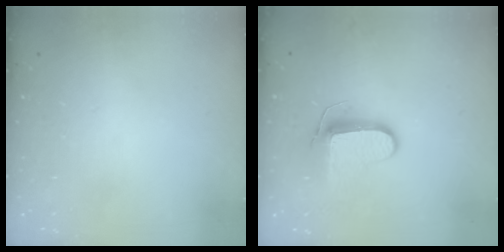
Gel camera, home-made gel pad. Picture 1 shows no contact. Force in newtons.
{"total": 9.8, "press": 9.7, "slide": 1.1}